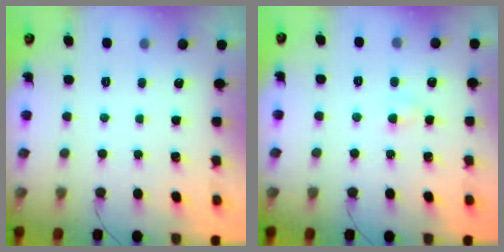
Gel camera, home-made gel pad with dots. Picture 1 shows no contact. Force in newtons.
{"total": 3.2, "press": 3.0, "slide": 1.1}